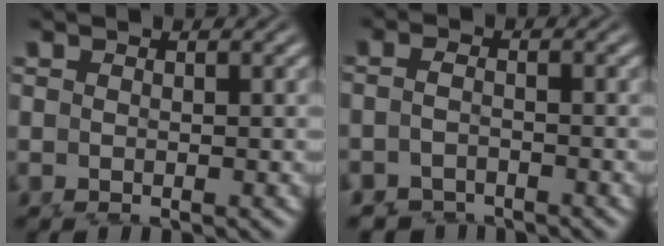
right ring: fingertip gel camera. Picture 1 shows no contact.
{"total": 2.2, "force": [-1.9, 1.0, 0.0], "torque": [-0.005, -0.010, -0.030]}